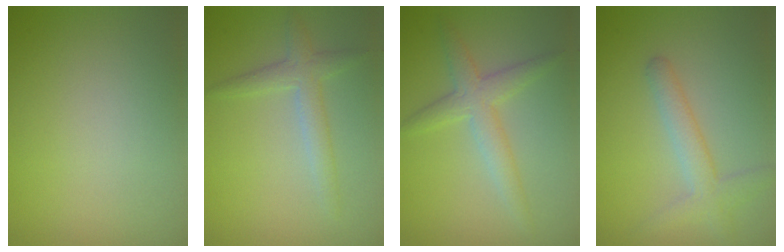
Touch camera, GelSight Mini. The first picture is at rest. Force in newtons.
{"total": 2.4, "press": 2.4, "slide": 0.1}
{"total": 3.1, "press": 3.1, "slide": 0.1}
{"total": 2.8, "press": 2.8, "slide": 0.1}